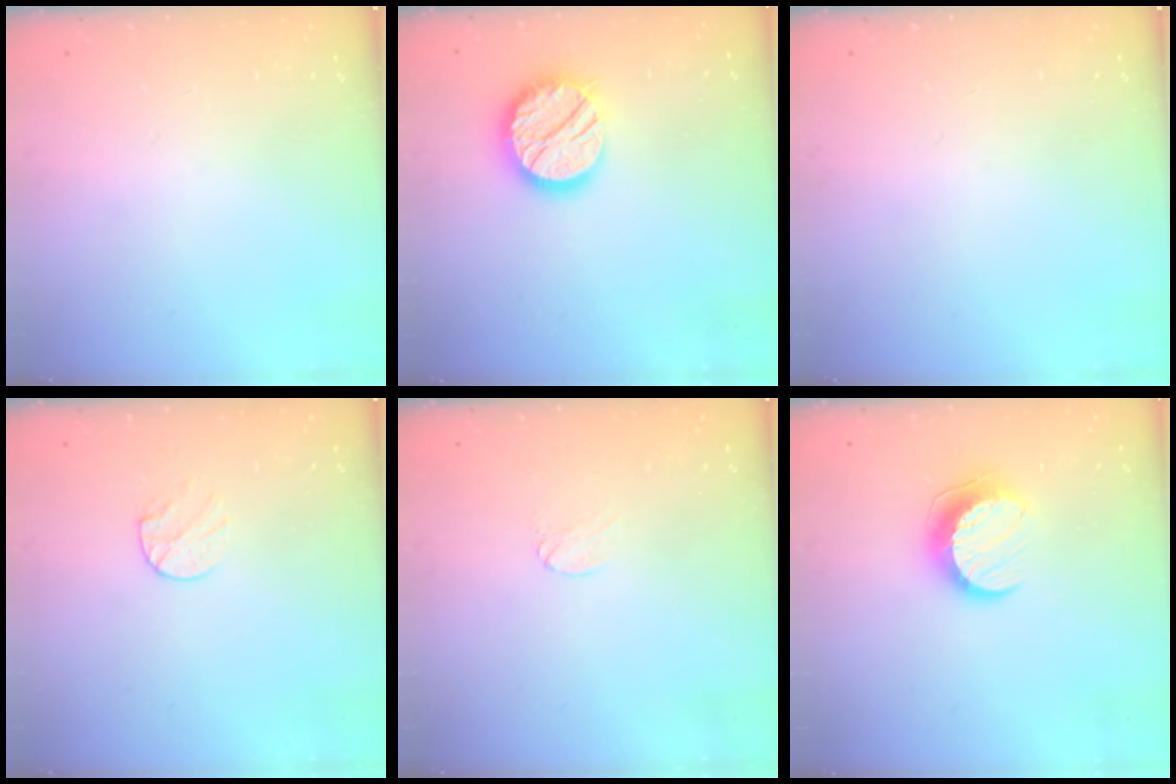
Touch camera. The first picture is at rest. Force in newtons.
{"total": 15.4, "press": 15.3, "slide": 1.2}
{"total": 0.0}
{"total": 5.1, "press": 5.1, "slide": 0.5}
{"total": 2.9, "press": 2.9, "slide": 0.3}
{"total": 10.4, "press": 10.4, "slide": 0.2}